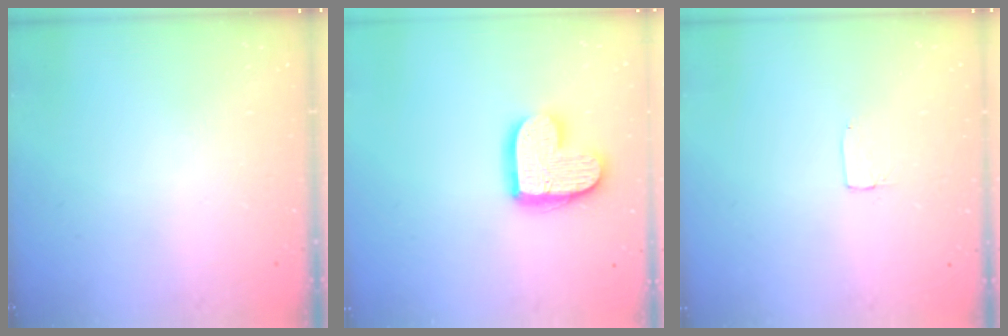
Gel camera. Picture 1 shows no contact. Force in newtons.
{"total": 14.2, "press": 14.2, "slide": 1.1}
{"total": 2.0, "press": 2.0, "slide": 0.0}